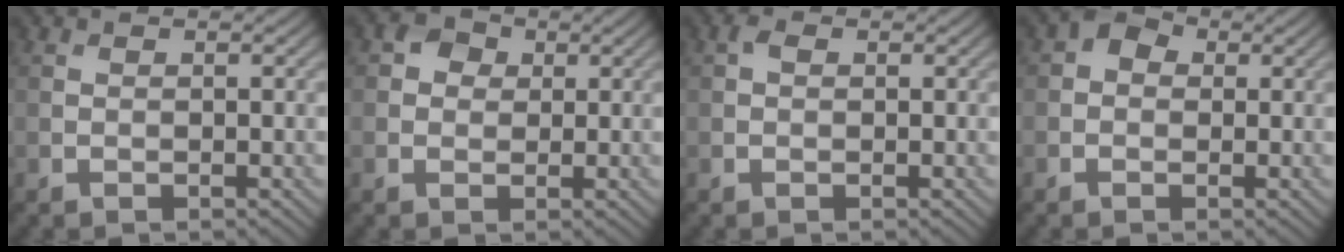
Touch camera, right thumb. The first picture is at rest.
{"total": 2.7, "force": [0.7, 2.3, 1.2], "torque": [-0.022, 0.004, 0.003]}
{"total": 0.9, "force": [0.2, 0.6, 0.7], "torque": [-0.012, 0.003, 0.000]}
{"total": 2.6, "force": [0.4, 2.1, 1.5], "torque": [-0.023, 0.004, -0.005]}